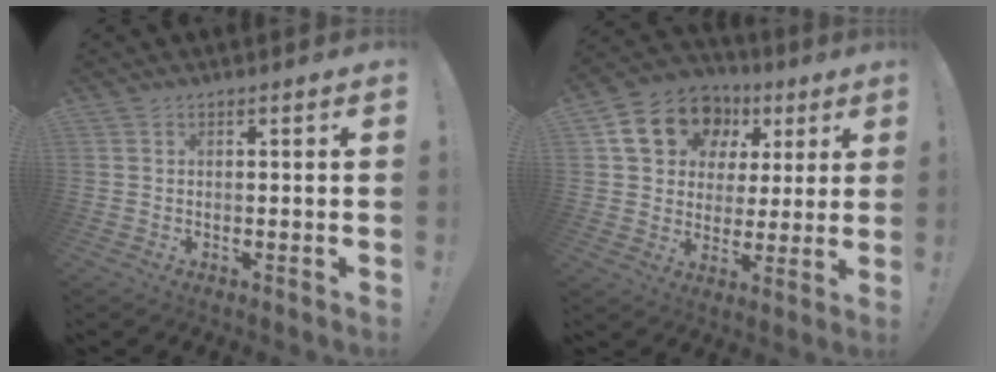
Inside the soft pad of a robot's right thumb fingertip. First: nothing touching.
{"total": 16.5, "force": [7.1, 12.8, 7.8], "torque": [-0.119, -0.021, 0.143]}